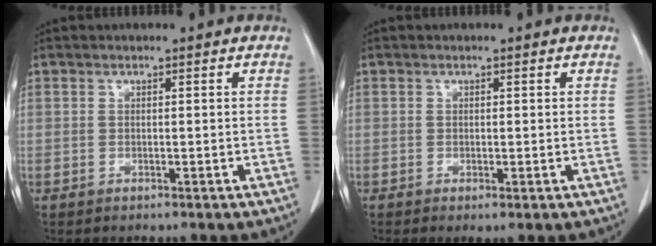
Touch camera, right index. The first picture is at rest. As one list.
[{"total": 0.9, "force": [-0.2, 0.2, 0.9], "torque": [-0.015, -0.004, -0.001]}]